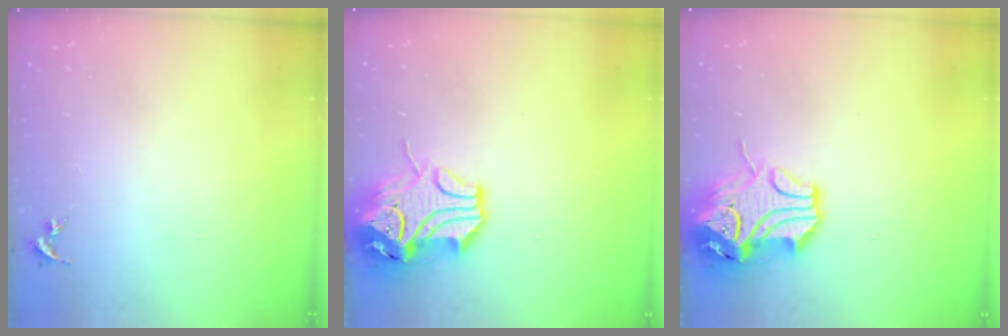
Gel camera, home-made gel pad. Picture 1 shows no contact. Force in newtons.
{"total": 13.0, "press": 12.9, "slide": 1.8}
{"total": 13.0, "press": 12.9, "slide": 1.8}